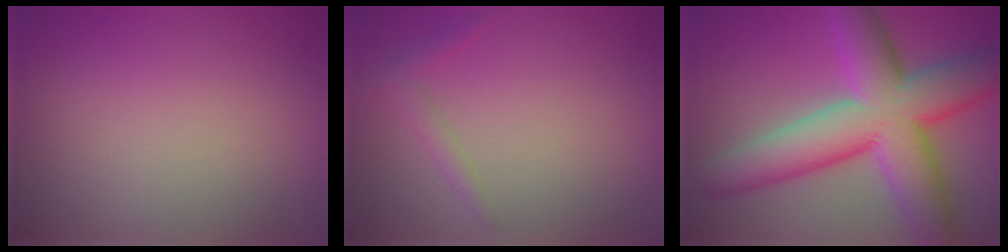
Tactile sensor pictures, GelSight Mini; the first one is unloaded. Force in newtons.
{"total": 1.4, "press": 1.4, "slide": 0.1}
{"total": 12.1, "press": 12.1, "slide": 0.3}